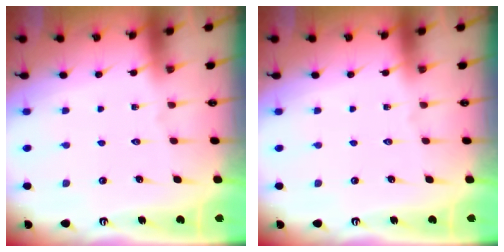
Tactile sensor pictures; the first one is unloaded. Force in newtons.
{"total": 0.0}